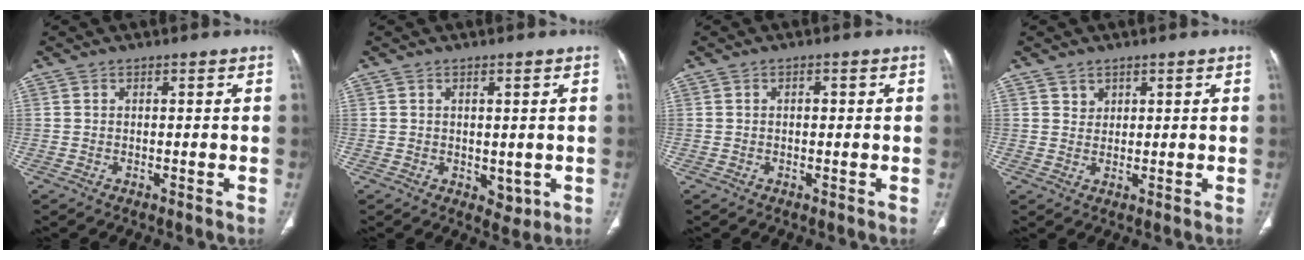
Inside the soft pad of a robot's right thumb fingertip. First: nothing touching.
{"total": 2.9, "force": [-0.1, 2.1, 2.0], "torque": [-0.021, -0.007, 0.010]}
{"total": 1.5, "force": [0.2, 0.8, 1.2], "torque": [-0.021, 0.006, 0.004]}
{"total": 1.9, "force": [1.3, 1.4, 0.3], "torque": [0.010, -0.008, 0.019]}